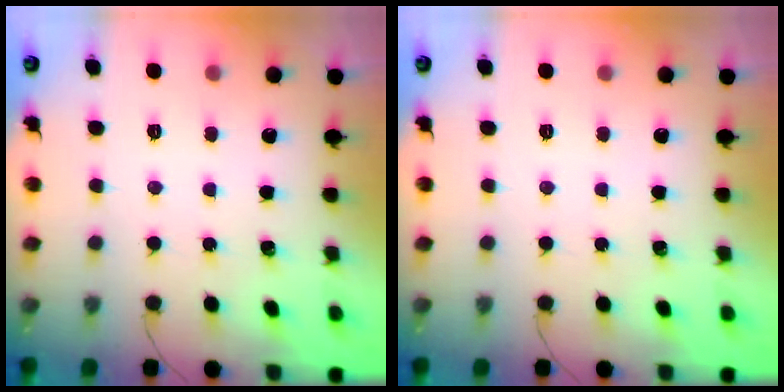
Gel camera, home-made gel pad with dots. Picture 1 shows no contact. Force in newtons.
{"total": 0.0}